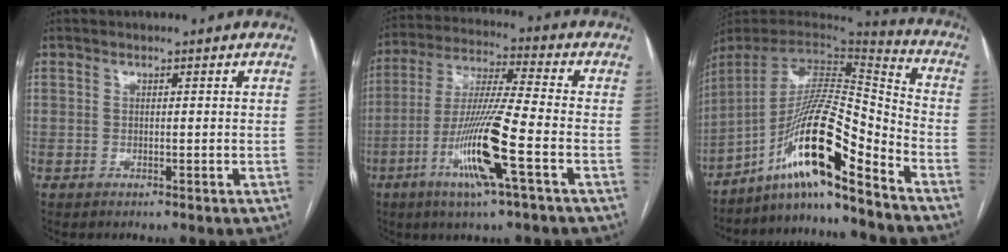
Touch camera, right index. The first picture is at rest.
{"total": 13.5, "force": [-5.3, -0.4, 12.4], "torque": [-0.251, -0.014, -0.103]}
{"total": 17.0, "force": [-11.3, -0.1, 12.7], "torque": [-0.232, 0.017, -0.201]}